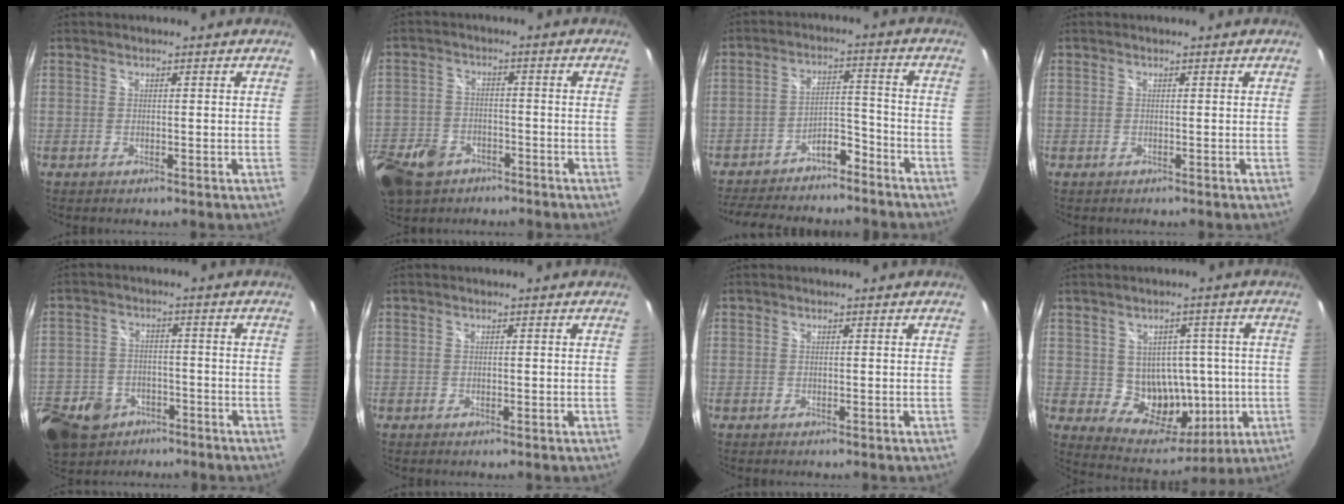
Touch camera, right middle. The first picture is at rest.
{"total": 14.1, "force": [-7.8, 9.6, 6.6], "torque": [-0.195, -0.011, -0.141]}
{"total": 13.9, "force": [-11.6, 4.6, 6.0], "torque": [-0.125, 0.033, -0.172]}
{"total": 0.0}
{"total": 17.6, "force": [-9.2, 12.9, 7.8], "torque": [-0.233, -0.011, -0.145]}
{"total": 0.7, "force": [-0.1, 0.4, 0.6], "torque": [-0.008, 0.002, -0.001]}
{"total": 0.0}
{"total": 12.1, "force": [-0.3, 10.5, 5.9], "torque": [-0.105, 0.004, 0.017]}